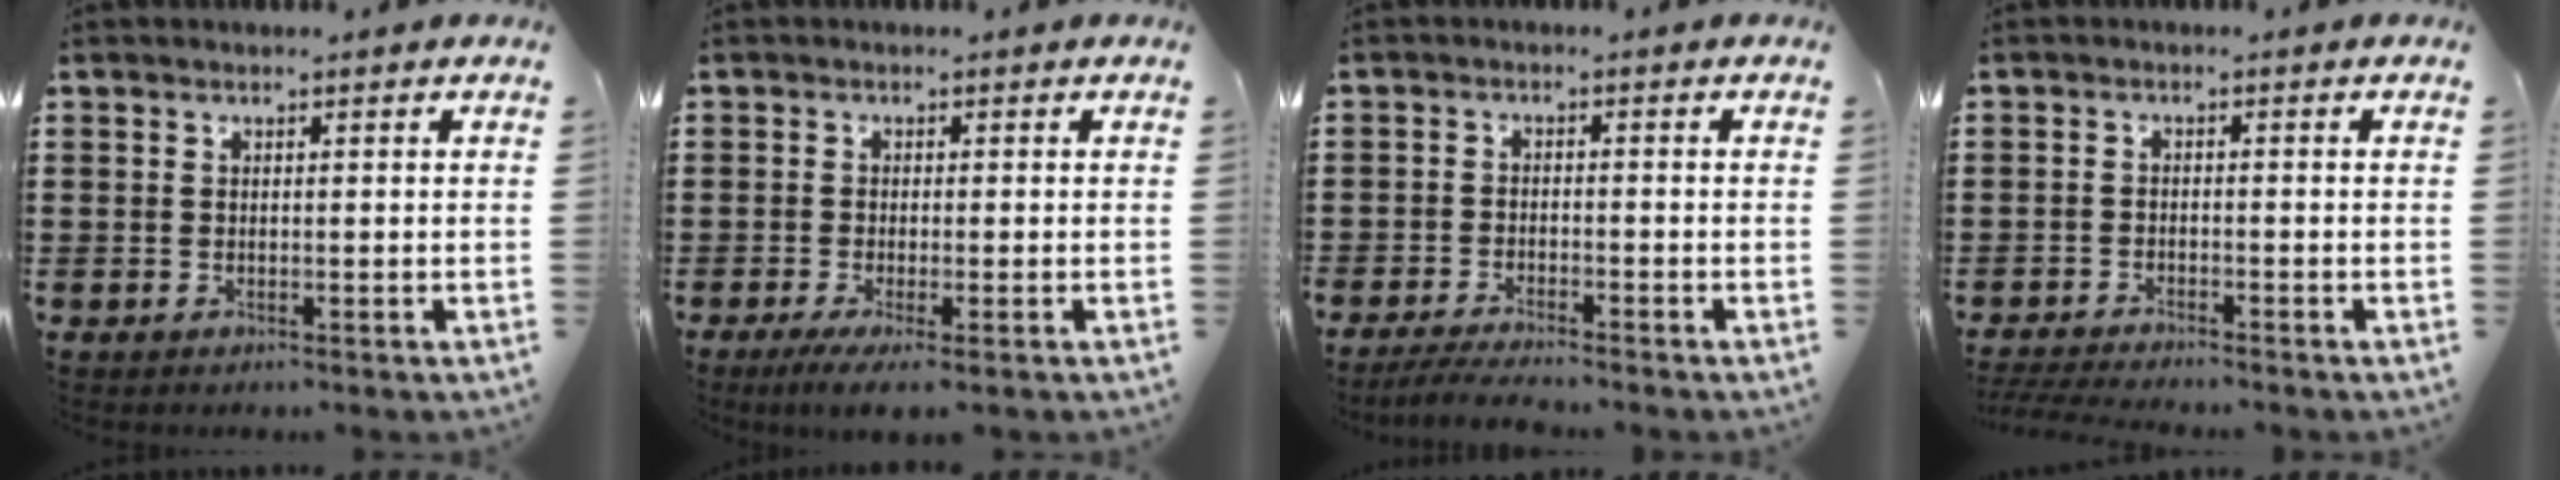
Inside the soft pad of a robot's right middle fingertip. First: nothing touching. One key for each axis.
{"total": 2.0, "fx": -1.2, "fy": -0.1, "fz": 1.6, "tx": -0.033, "ty": -0.010, "tz": -0.021}
{"total": 3.3, "fx": -3.1, "fy": 0.0, "fz": 1.0, "tx": -0.024, "ty": -0.004, "tz": -0.063}
{"total": 2.5, "fx": -2.4, "fy": 0.0, "fz": 0.7, "tx": -0.019, "ty": -0.003, "tz": -0.051}